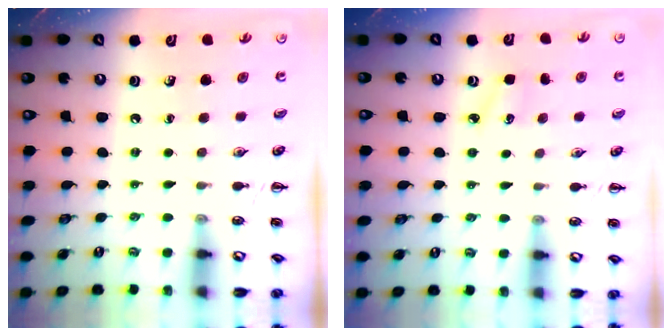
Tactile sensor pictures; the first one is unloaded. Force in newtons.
{"total": 3.8, "press": 3.6, "slide": 1.2}